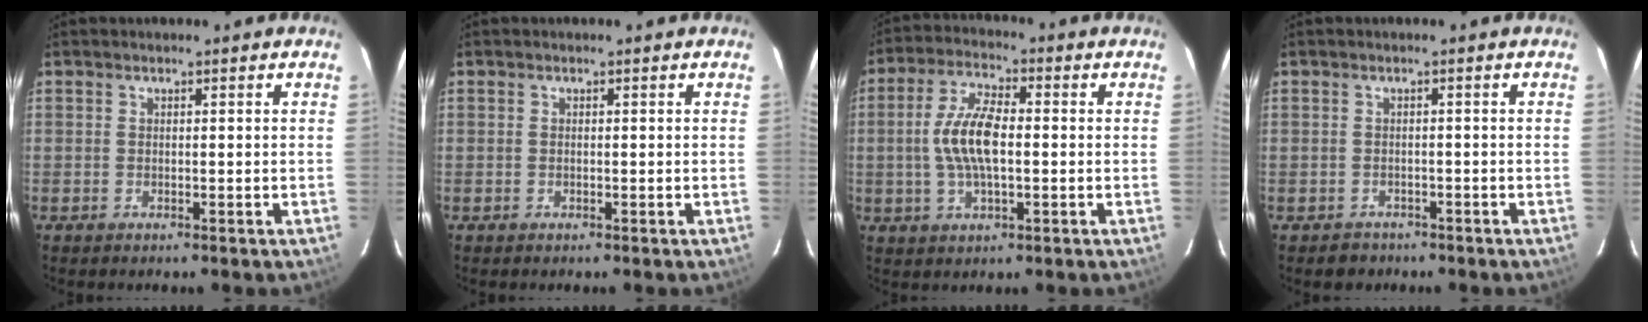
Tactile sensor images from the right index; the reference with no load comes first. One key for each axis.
{"total": 0.0}
{"total": 9.1, "fx": -0.5, "fy": 3.3, "fz": 8.5, "tx": -0.173, "ty": 0.009, "tz": -0.011}
{"total": 2.6, "fx": -1.6, "fy": 2.0, "fz": 0.0, "tx": 0.000, "ty": 0.011, "tz": -0.020}